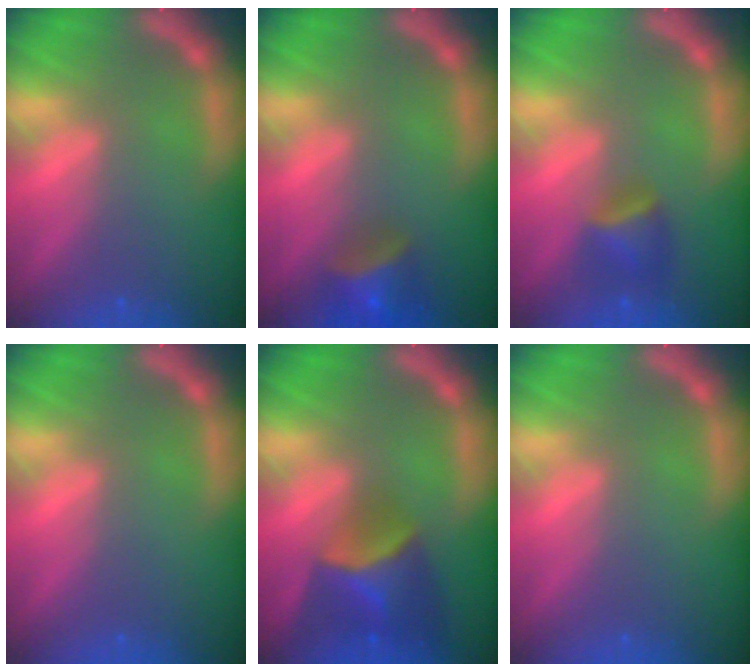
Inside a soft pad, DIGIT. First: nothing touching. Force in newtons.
{"total": 4.5}
{"total": 2.9}
{"total": 0.0}
{"total": 6.5}
{"total": 0.0}